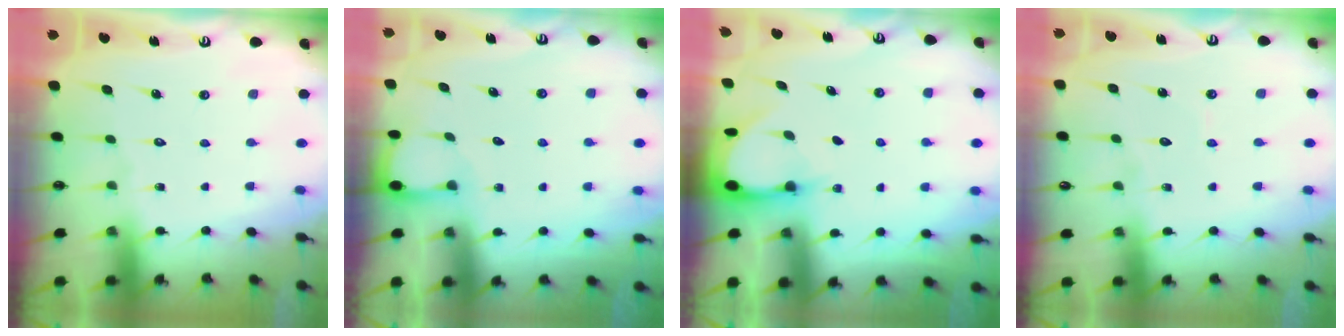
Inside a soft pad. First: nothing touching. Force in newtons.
{"total": 2.0, "press": 1.9, "slide": 0.3}
{"total": 3.0, "press": 2.9, "slide": 0.2}
{"total": 3.4, "press": 3.4, "slide": 0.1}